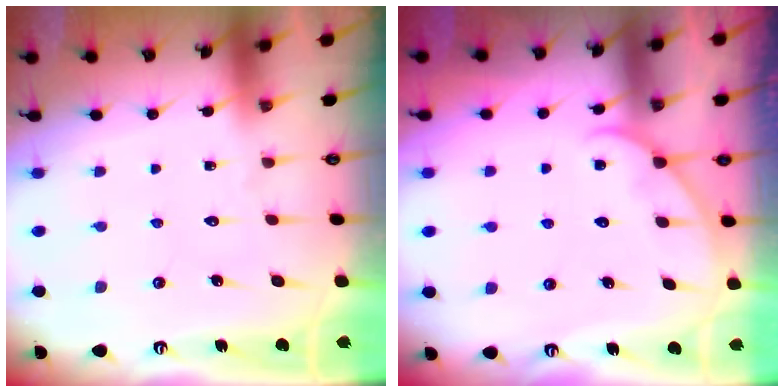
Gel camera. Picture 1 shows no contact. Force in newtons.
{"total": 3.9, "press": 3.9, "slide": 0.4}